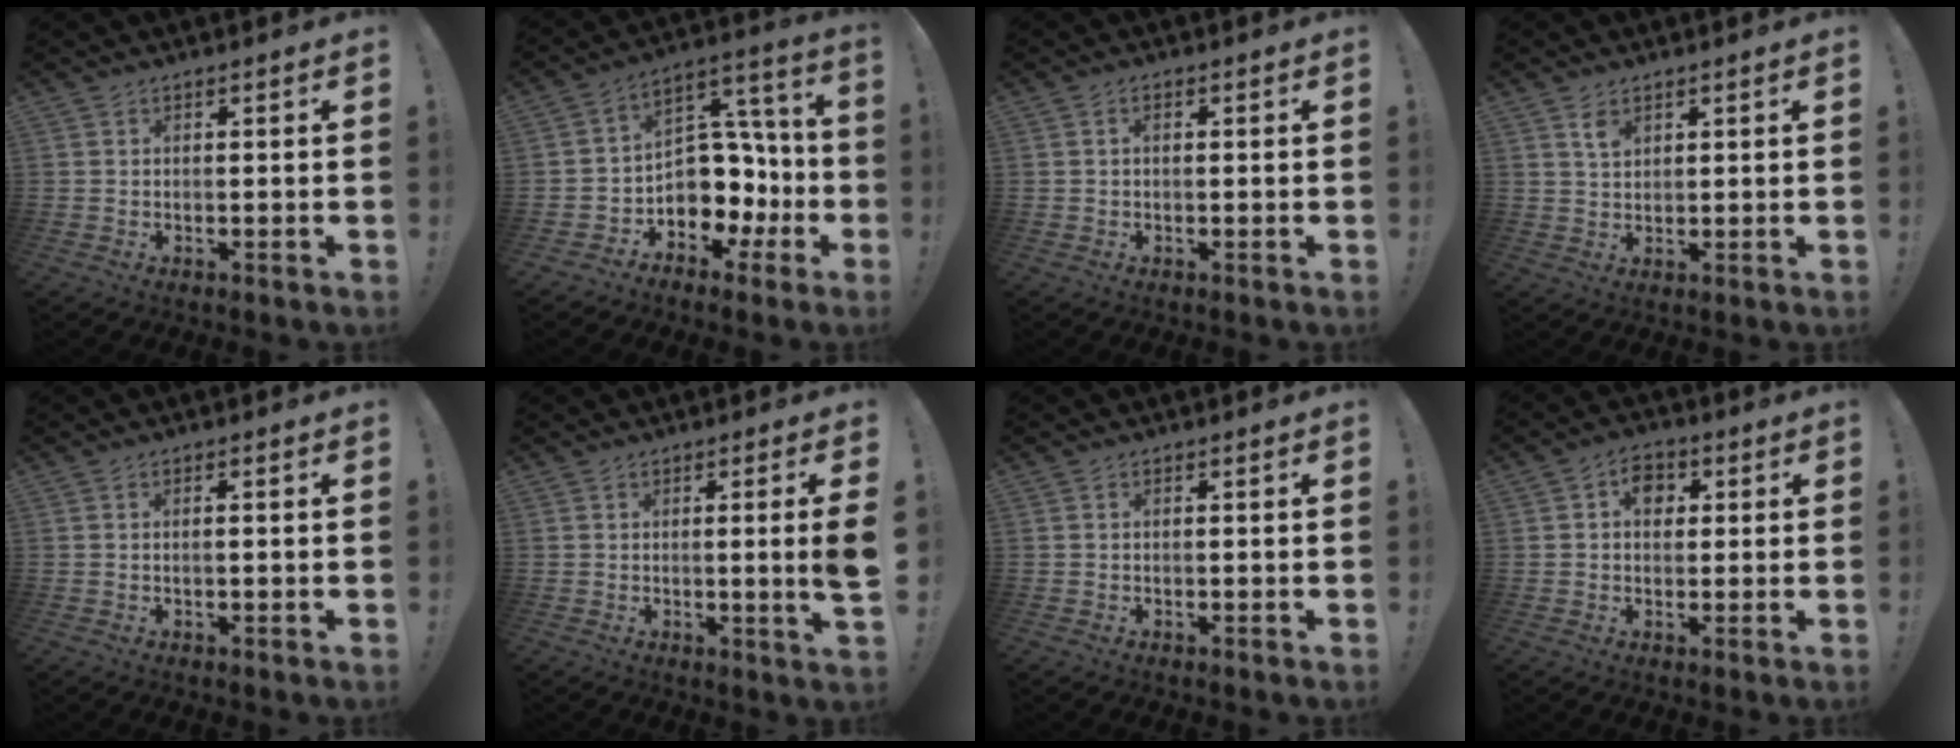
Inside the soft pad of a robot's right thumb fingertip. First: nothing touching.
{"total": 11.2, "force": [-0.4, 10.1, 5.0], "torque": [-0.057, -0.011, 0.016]}
{"total": 1.3, "force": [0.1, 0.7, 1.1], "torque": [-0.019, 0.003, 0.001]}
{"total": 3.8, "force": [2.4, 2.2, 2.1], "torque": [-0.030, -0.013, 0.042]}
{"total": 1.1, "force": [-0.2, 0.1, 1.1], "torque": [-0.016, -0.001, -0.005]}
{"total": 5.6, "force": [0.3, -0.6, 5.5], "torque": [-0.084, -0.010, 0.002]}
{"total": 0.0}
{"total": 6.2, "force": [1.4, 4.9, 3.5], "torque": [-0.039, 0.001, 0.022]}